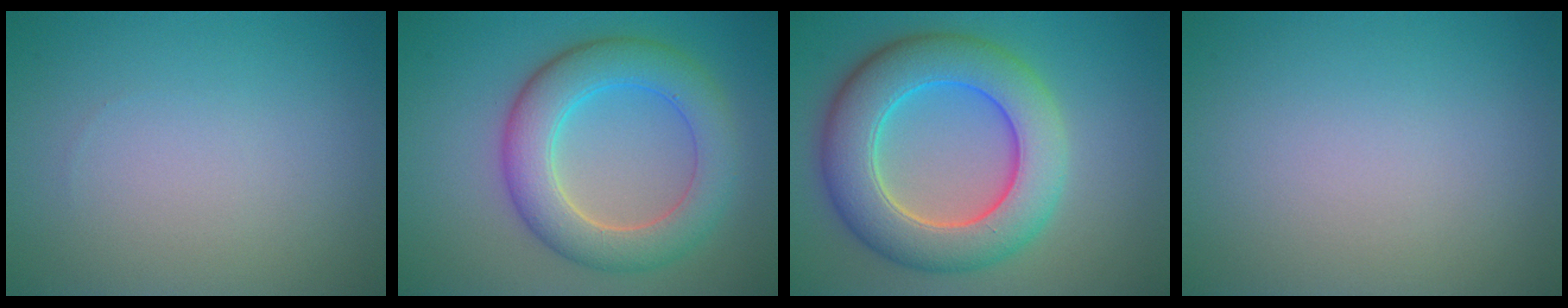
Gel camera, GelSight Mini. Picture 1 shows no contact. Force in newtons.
{"total": 6.7, "press": 6.7, "slide": 0.2}
{"total": 9.3, "press": 9.3, "slide": 0.6}
{"total": 0.0}